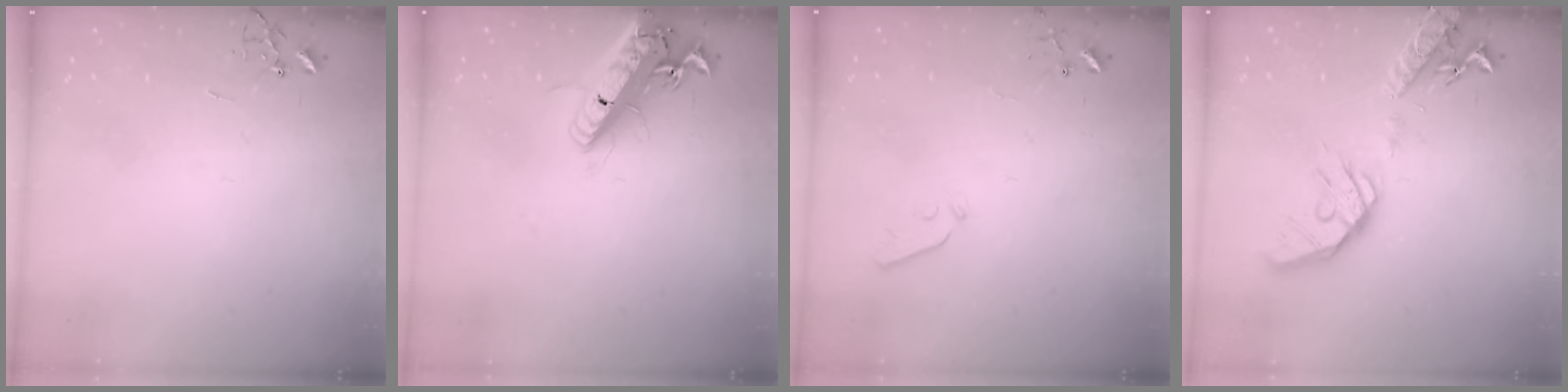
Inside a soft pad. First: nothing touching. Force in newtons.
{"total": 19.5, "press": 19.2, "slide": 3.6}
{"total": 3.6, "press": 3.6, "slide": 0.6}
{"total": 17.8, "press": 17.5, "slide": 3.0}